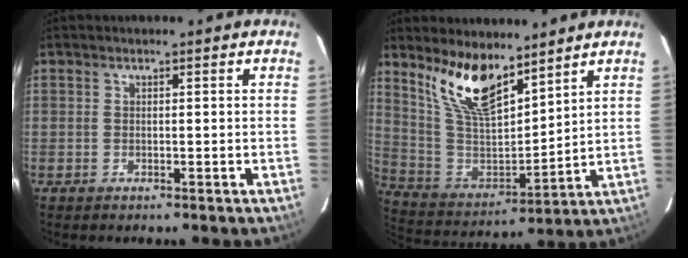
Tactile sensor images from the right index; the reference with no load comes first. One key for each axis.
{"total": 14.6, "fx": 10.4, "fy": 5.2, "fz": 8.9, "tx": -0.177, "ty": -0.003, "tz": 0.215}